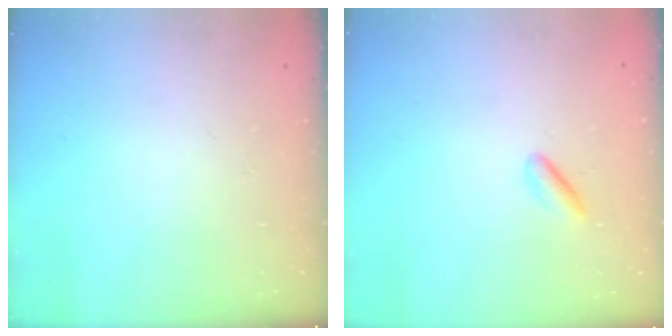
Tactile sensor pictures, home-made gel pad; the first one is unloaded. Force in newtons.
{"total": 1.5, "press": 1.3, "slide": 0.7}